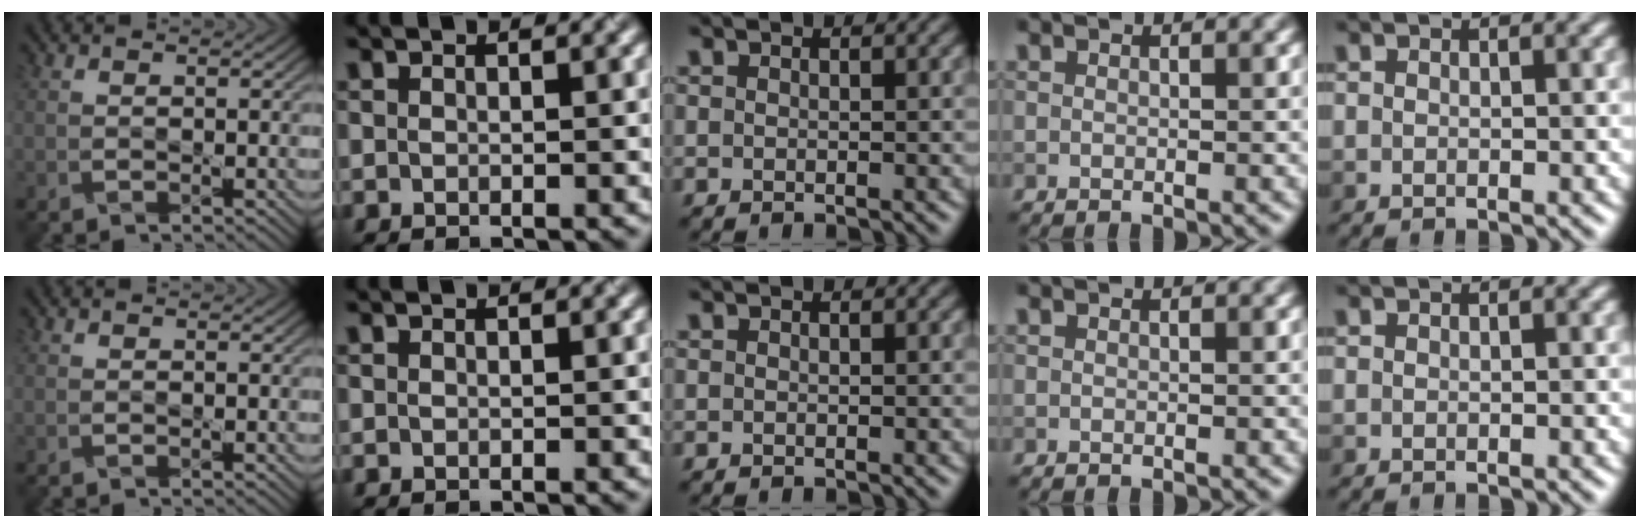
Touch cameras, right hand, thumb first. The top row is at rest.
{}